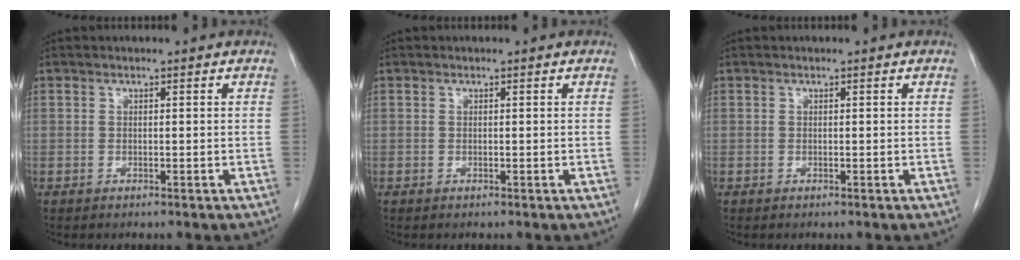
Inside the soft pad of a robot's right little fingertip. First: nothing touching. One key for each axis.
{"total": 0.0}
{"total": 0.0}